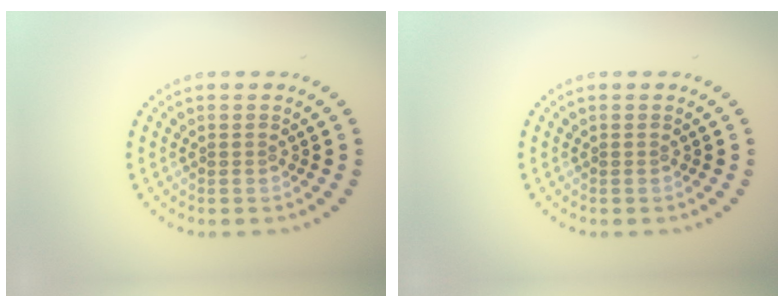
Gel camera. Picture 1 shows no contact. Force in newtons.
{"total": 0.0}